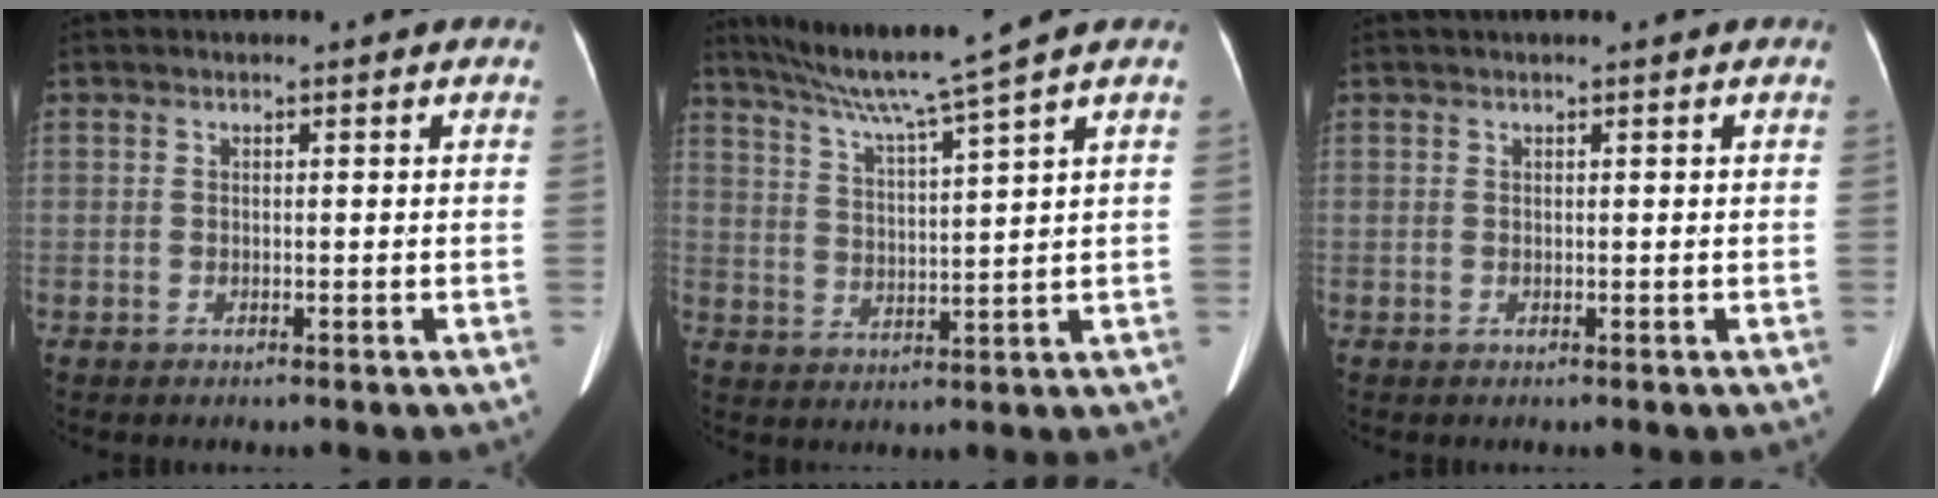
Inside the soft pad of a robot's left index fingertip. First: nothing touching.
{"total": 10.0, "force": [8.0, -2.8, 5.2], "torque": [-0.093, -0.006, 0.144]}
{"total": 1.0, "force": [0.8, -0.1, 0.6], "torque": [-0.009, 0.017, 0.017]}